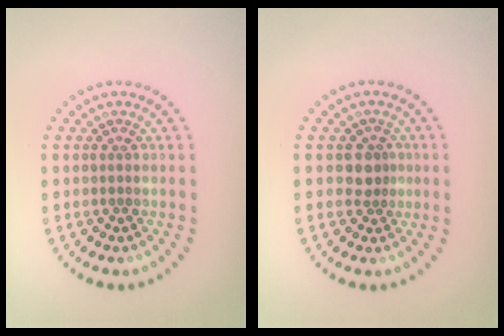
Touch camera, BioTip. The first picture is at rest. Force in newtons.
{"total": 1.9, "press": 1.6, "slide": 1.0}